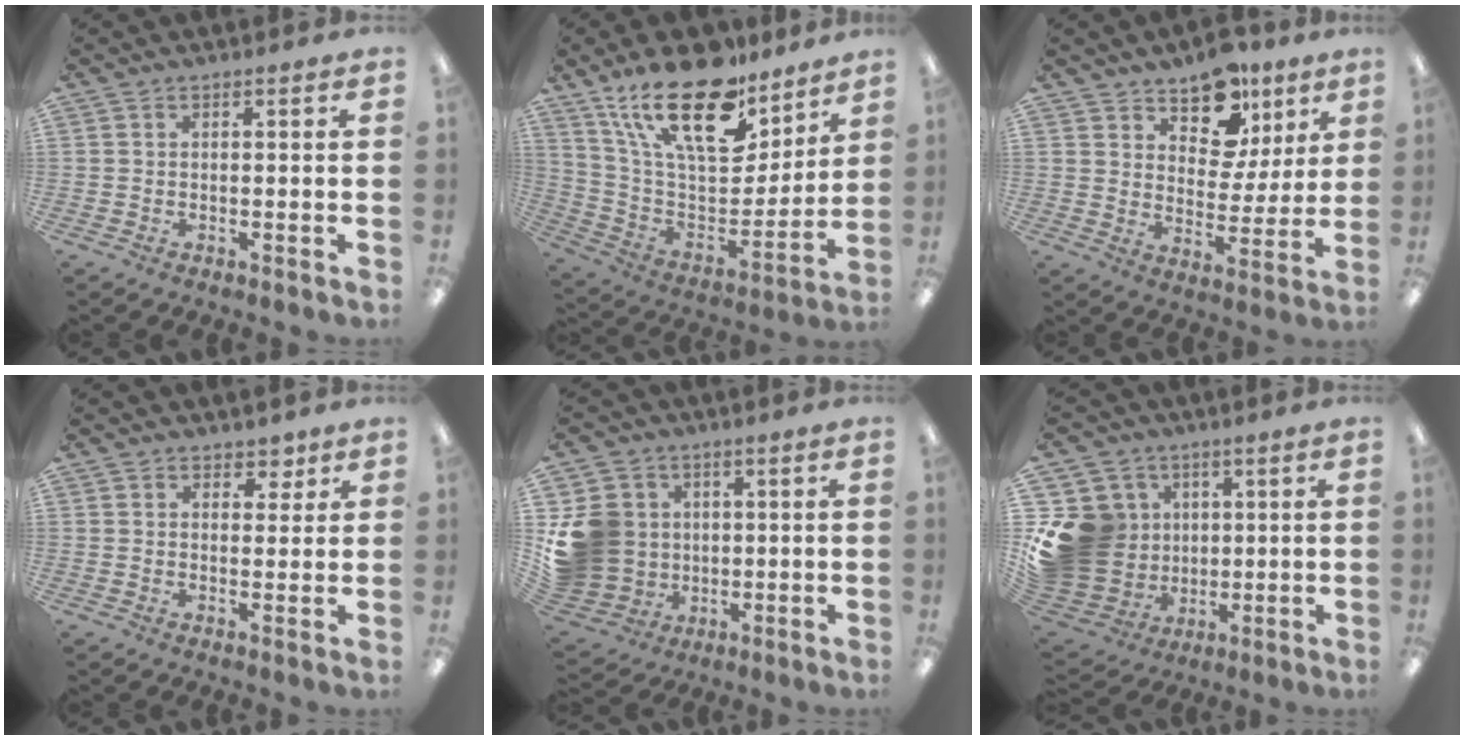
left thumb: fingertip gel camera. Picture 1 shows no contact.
{"total": 25.3, "force": [17.3, 10.8, 15.1], "torque": [-0.275, -0.108, 0.300]}
{"total": 13.2, "force": [9.3, 7.6, 5.3], "torque": [-0.072, -0.057, 0.169]}
{"total": 3.9, "force": [2.6, 2.6, 1.1], "torque": [0.004, -0.012, 0.042]}
{"total": 14.0, "force": [1.5, 12.9, 5.2], "torque": [-0.130, 0.006, 0.041]}
{"total": 19.5, "force": [2.3, 17.5, 8.2], "torque": [-0.186, -0.006, 0.075]}